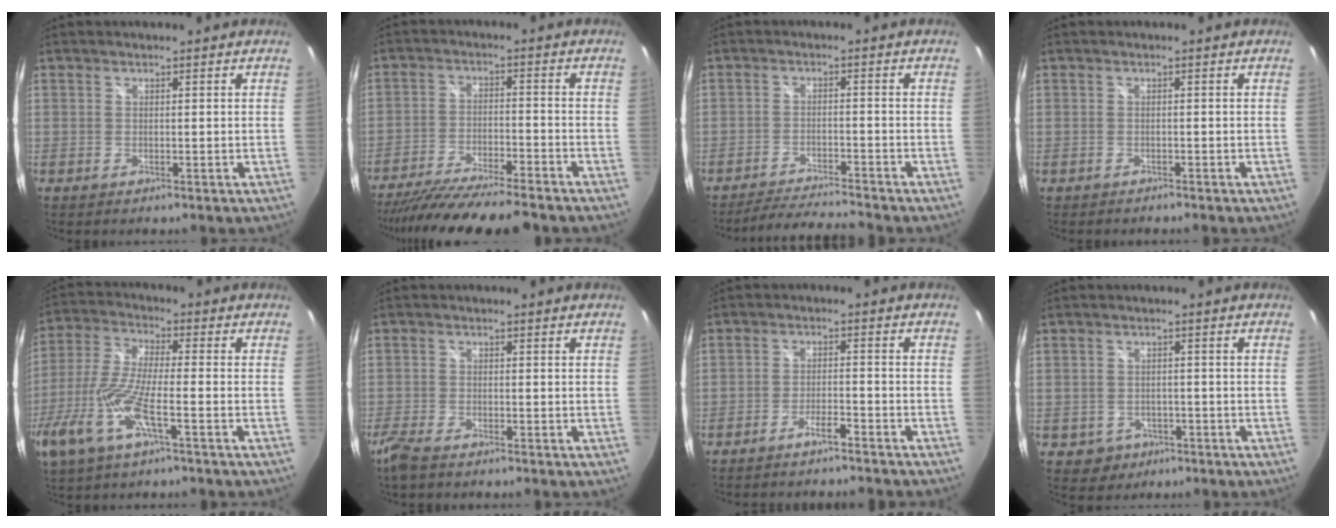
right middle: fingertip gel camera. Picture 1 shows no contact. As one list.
[{"total": 16.7, "force": [-14.7, 1.3, 7.8], "torque": [-0.155, -0.030, -0.236]}, {"total": 8.1, "force": [-7.8, -0.2, 2.4], "torque": [-0.065, 0.002, -0.129]}, {"total": 1.2, "force": [-1.2, 0.2, 0.2], "torque": [-0.007, -0.004, -0.017]}, {"total": 14.7, "force": [-6.9, 3.3, 12.5], "torque": [-0.278, -0.023, -0.134]}, {"total": 4.3, "force": [-3.5, 1.0, 2.3], "torque": [-0.067, -0.011, -0.069]}, {"total": 4.7, "force": [-4.4, -0.1, 1.6], "torque": [-0.050, 0.001, -0.070]}, {"total": 4.1, "force": [-1.8, 3.6, 0.9], "torque": [-0.030, 0.006, -0.019]}]